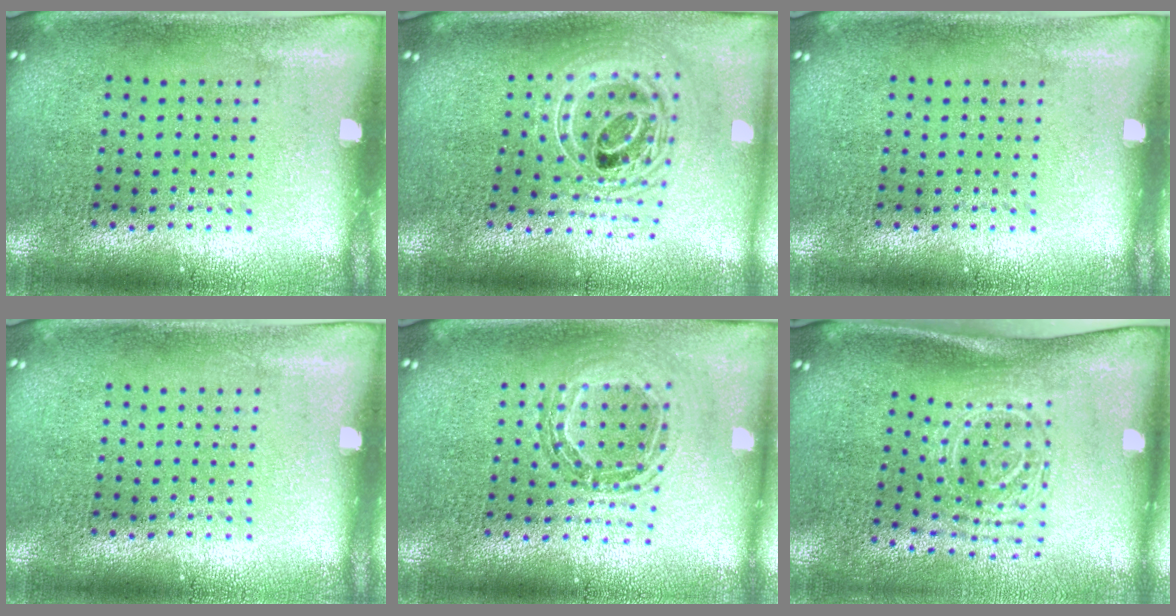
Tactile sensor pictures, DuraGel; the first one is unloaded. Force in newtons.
{"total": 2.4, "press": 1.8, "slide": 1.6}
{"total": 0.0}
{"total": 0.0}
{"total": 0.8, "press": 0.8, "slide": 0.1}
{"total": 1.7, "press": 1.2, "slide": 1.2}